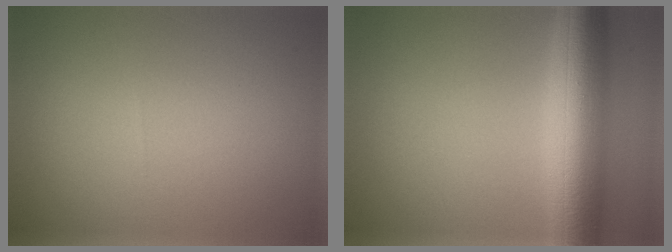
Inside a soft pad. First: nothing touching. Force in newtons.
{"total": 9.2, "press": 9.2, "slide": 0.1}